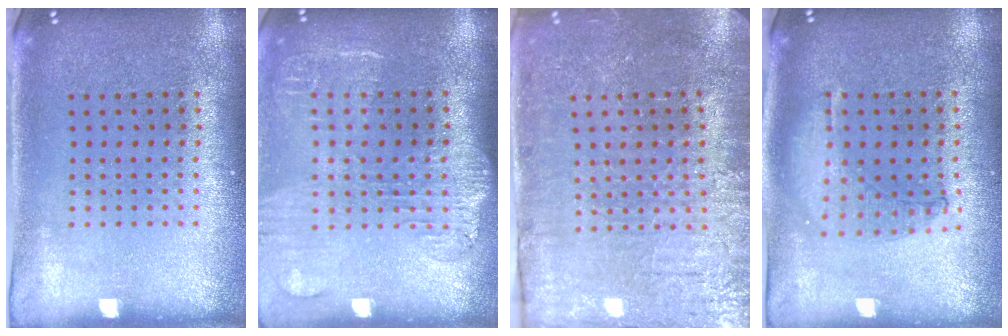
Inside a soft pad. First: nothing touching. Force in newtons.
{"total": 1.7, "press": 1.5, "slide": 0.8}
{"total": 3.8, "press": 3.7, "slide": 0.9}
{"total": 0.9, "press": 0.9, "slide": 0.3}